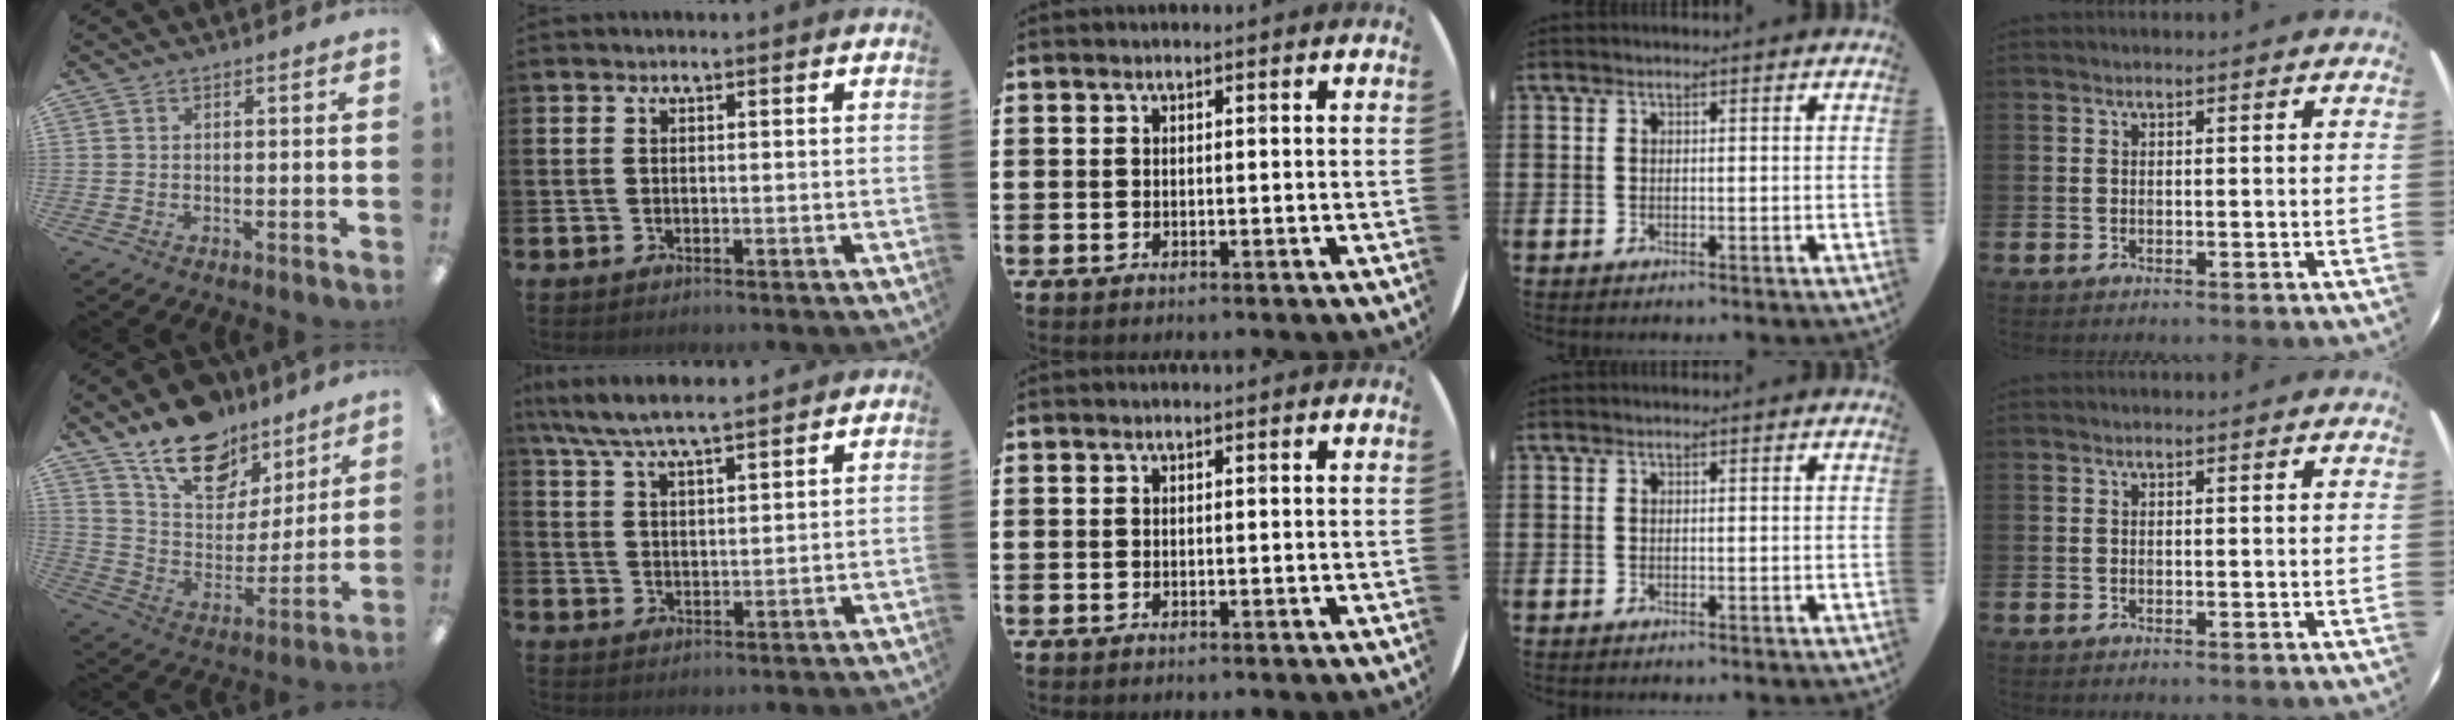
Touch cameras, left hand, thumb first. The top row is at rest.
{"thumb": {"total": 17.1, "force": [13.2, 8.7, 6.6], "torque": [-0.120, -0.087, 0.239]}, "index": {"total": 6.9, "force": [6.3, 0.9, 2.7], "torque": [-0.077, -0.022, 0.114]}}